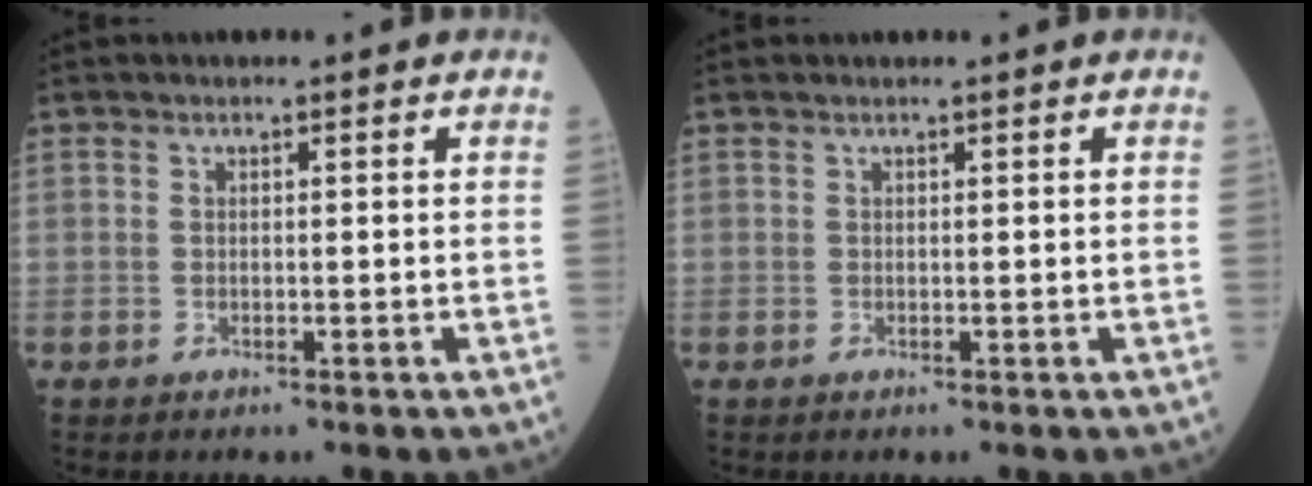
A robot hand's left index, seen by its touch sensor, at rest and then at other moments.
{"total": 0.6, "force": [0.6, -0.1, 0.1], "torque": [-0.006, 0.007, 0.013]}